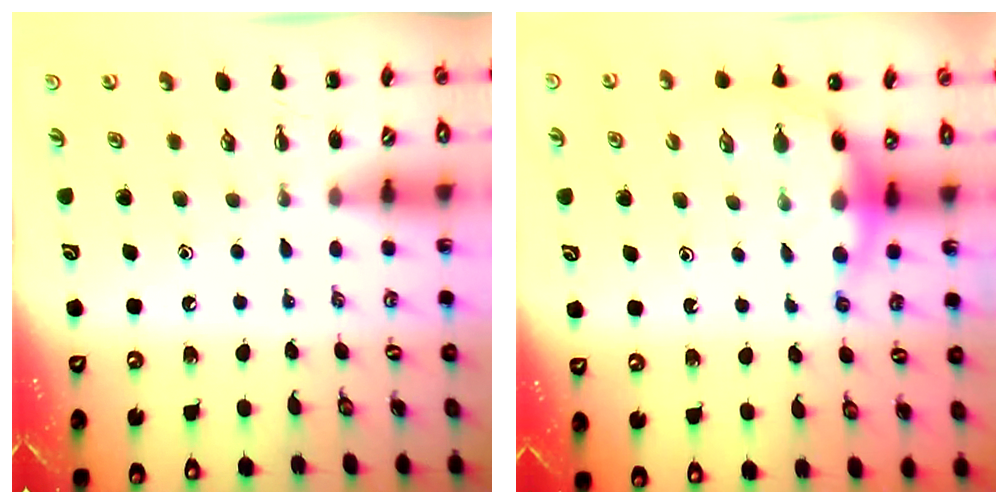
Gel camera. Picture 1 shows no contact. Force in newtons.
{"total": 6.7, "press": 6.6, "slide": 1.2}